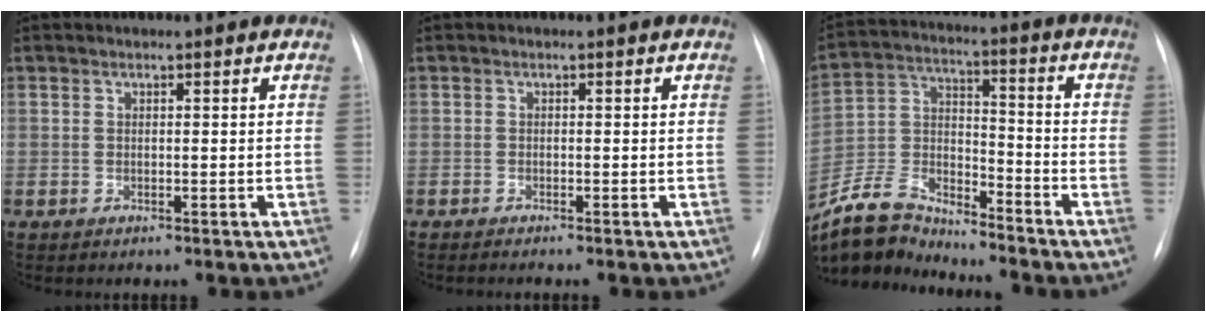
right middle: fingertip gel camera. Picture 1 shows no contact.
{"total": 1.4, "force": [-1.2, -0.1, 0.8], "torque": [-0.011, -0.002, -0.015]}
{"total": 11.3, "force": [-11.2, 1.7, 1.1], "torque": [-0.030, 0.024, -0.217]}